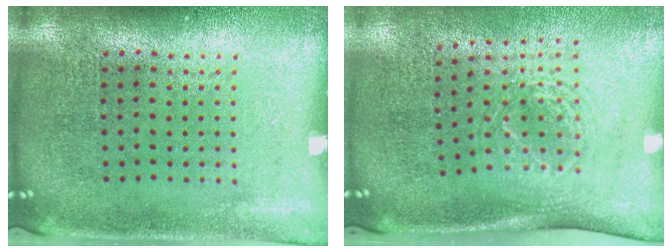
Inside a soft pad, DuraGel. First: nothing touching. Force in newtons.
{"total": 1.8, "press": 1.3, "slide": 1.2}